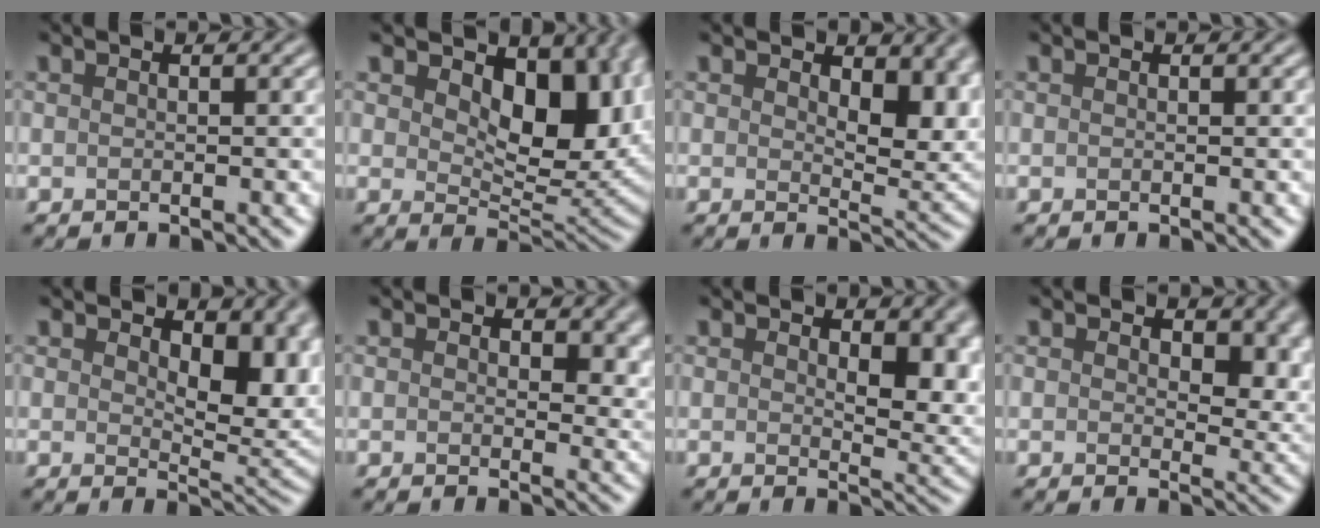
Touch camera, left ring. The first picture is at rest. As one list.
[{"total": 10.4, "force": [2.8, 6.0, 8.0], "torque": [-0.118, -0.016, 0.049]}, {"total": 6.3, "force": [2.1, 3.4, 4.8], "torque": [-0.067, -0.011, 0.034]}, {"total": 0.0}, {"total": 6.9, "force": [1.9, 3.8, 5.4], "torque": [-0.079, -0.012, 0.030]}, {"total": 3.7, "force": [1.3, 2.3, 2.6], "torque": [-0.031, -0.010, 0.013]}, {"total": 5.8, "force": [1.5, 3.2, 4.6], "torque": [-0.058, -0.012, 0.031]}, {"total": 5.6, "force": [1.6, 3.4, 4.1], "torque": [-0.056, -0.011, 0.023]}]